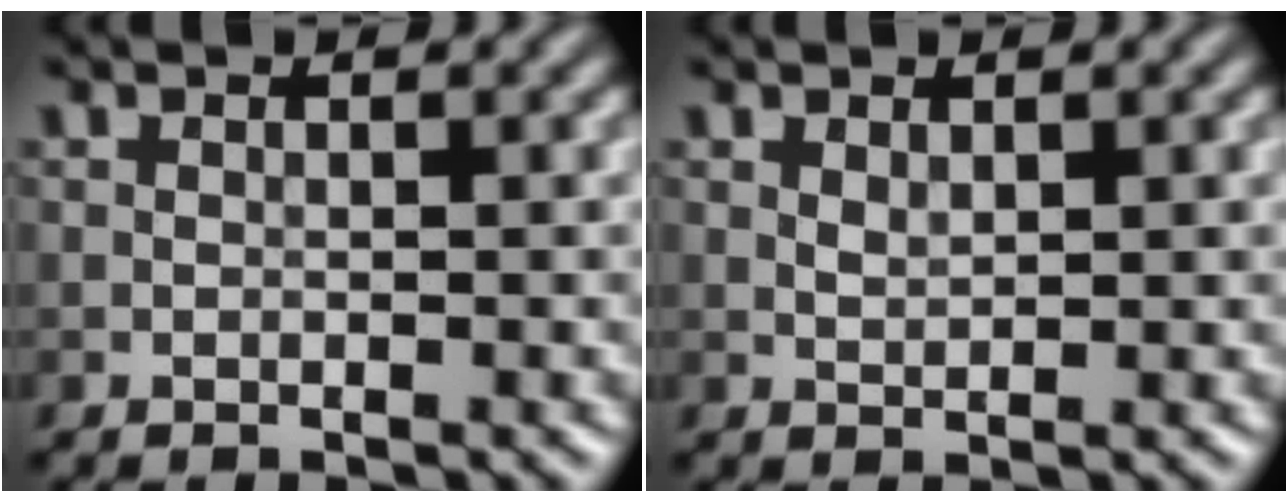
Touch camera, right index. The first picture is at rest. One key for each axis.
{"total": 0.8, "fx": 0.5, "fy": 0.4, "fz": 0.6, "tx": -0.015, "ty": -0.002, "tz": 0.012}